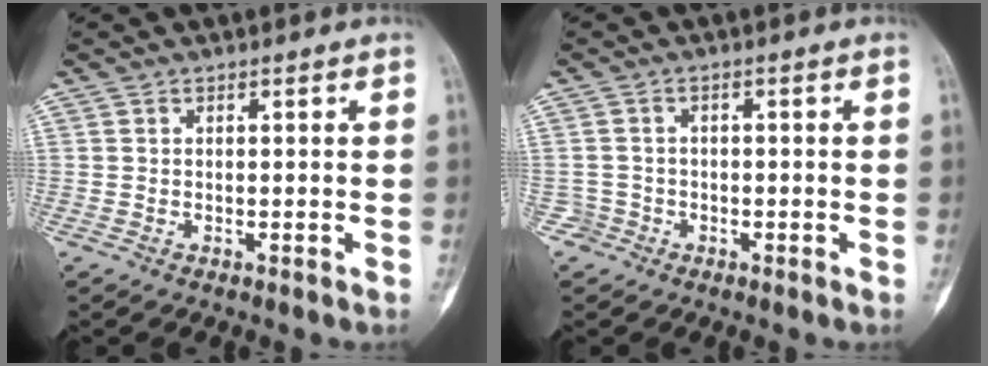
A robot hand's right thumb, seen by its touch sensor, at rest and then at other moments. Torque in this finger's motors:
{"motor_torque": [-0.39, -0.08, -0.25, -0.07, -0.14]}